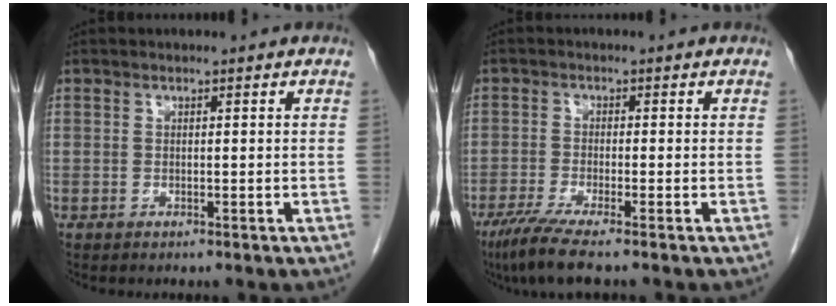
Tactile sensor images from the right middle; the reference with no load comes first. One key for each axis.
{"total": 5.8, "fx": -4.2, "fy": -0.2, "fz": 3.9, "tx": -0.073, "ty": -0.018, "tz": -0.080}